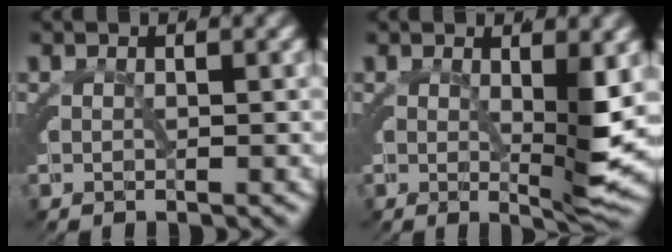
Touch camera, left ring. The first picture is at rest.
{"total": 3.3, "force": [0.0, -0.5, 3.3], "torque": [-0.038, -0.013, 0.003]}